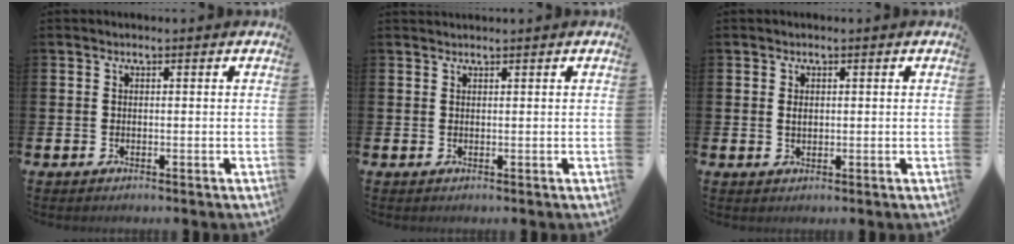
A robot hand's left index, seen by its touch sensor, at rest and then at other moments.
{"total": 0.7, "force": [0.7, -0.1, -0.1], "torque": [0.005, -0.003, 0.013]}
{"total": 1.0, "force": [0.5, 0.6, 0.6], "torque": [-0.001, 0.000, 0.006]}